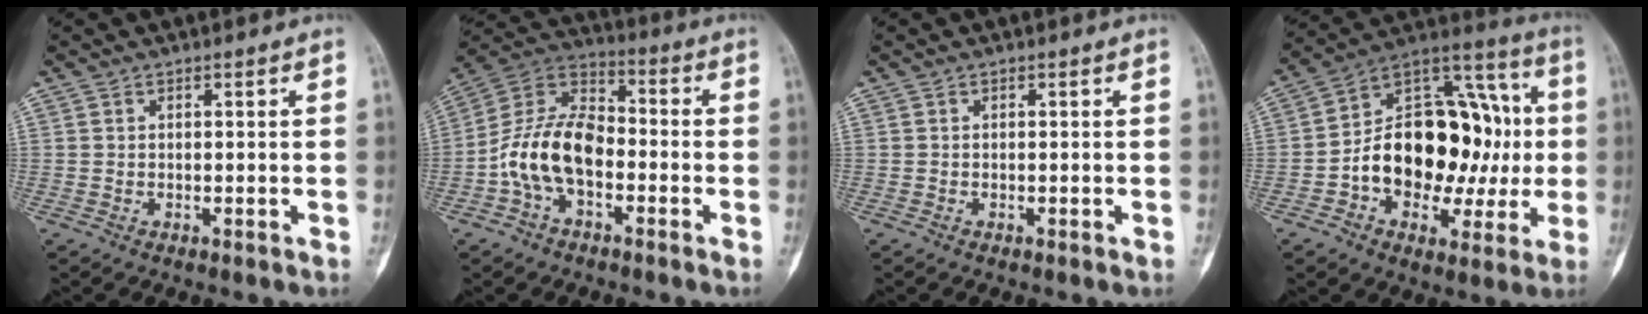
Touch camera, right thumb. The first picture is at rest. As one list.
[{"total": 13.8, "force": [-3.6, 8.2, 10.5], "torque": [-0.194, 0.046, -0.076]}, {"total": 0.0}, {"total": 24.7, "force": [-1.1, 16.1, 18.7], "torque": [-0.245, 0.050, -0.009]}]